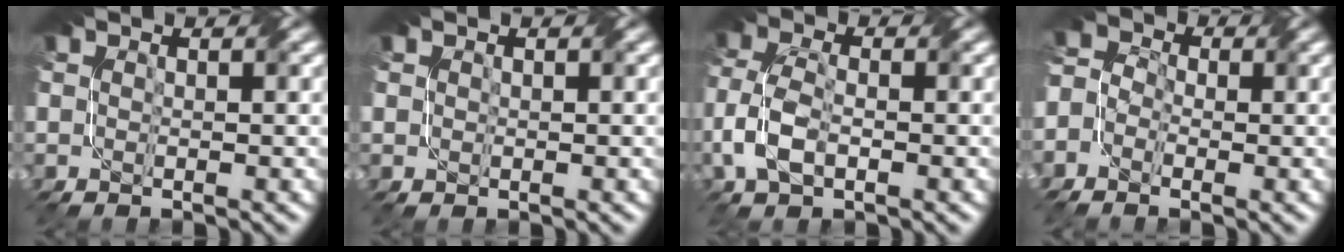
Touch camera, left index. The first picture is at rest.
{"total": 0.7, "force": [0.5, 0.5, 0.1], "torque": [-0.004, -0.003, 0.011]}
{"total": 4.0, "force": [-1.5, 2.2, 3.0], "torque": [-0.076, 0.004, -0.034]}
{"total": 4.1, "force": [-1.9, 3.1, 1.7], "torque": [-0.031, 0.005, -0.040]}